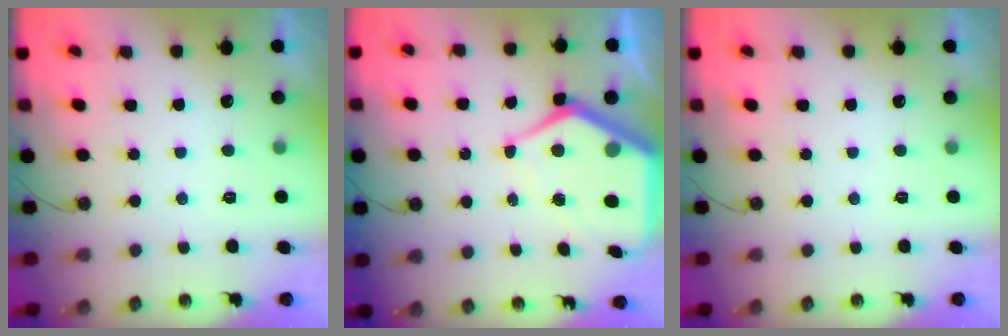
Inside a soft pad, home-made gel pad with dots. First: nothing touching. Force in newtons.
{"total": 12.6, "press": 12.5, "slide": 1.3}
{"total": 0.0}